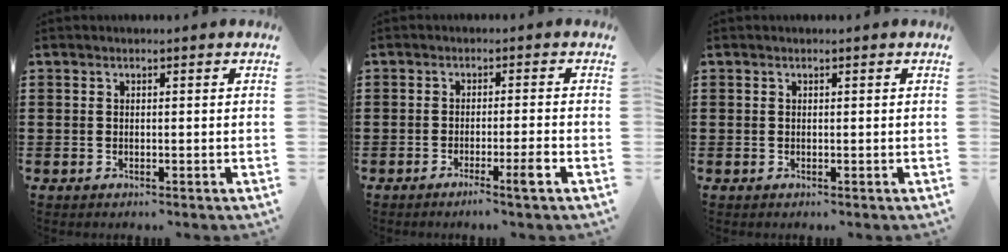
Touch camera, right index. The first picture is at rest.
{"total": 3.9, "force": [-2.1, -0.4, 3.3], "torque": [-0.059, -0.017, -0.037]}
{"total": 0.0}